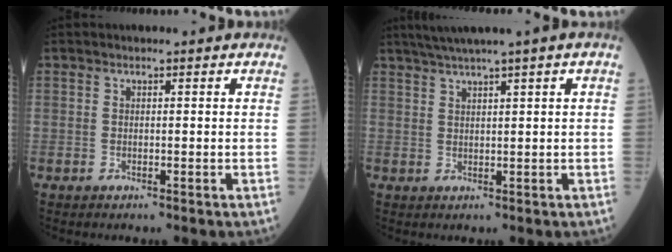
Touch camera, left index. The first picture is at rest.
{"total": 5.2, "force": [3.6, -1.2, 3.6], "torque": [-0.066, 0.017, 0.065]}